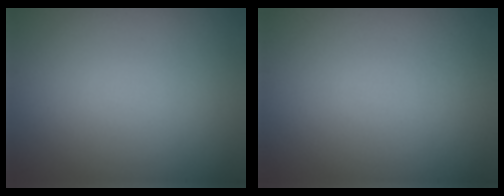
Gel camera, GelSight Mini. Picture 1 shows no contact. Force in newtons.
{"total": 0.0}